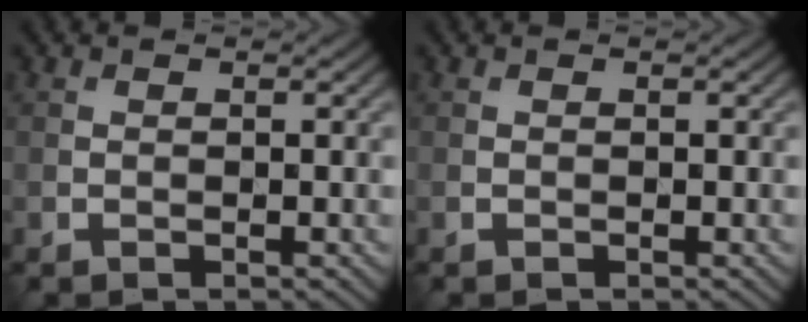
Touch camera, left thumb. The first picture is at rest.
{"total": 0.0}